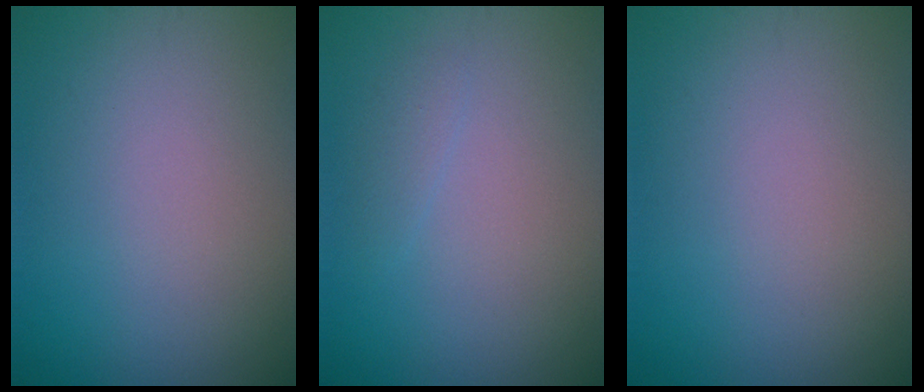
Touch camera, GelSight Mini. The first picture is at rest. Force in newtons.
{"total": 0.8, "press": 0.8, "slide": 0.0}
{"total": 0.0}